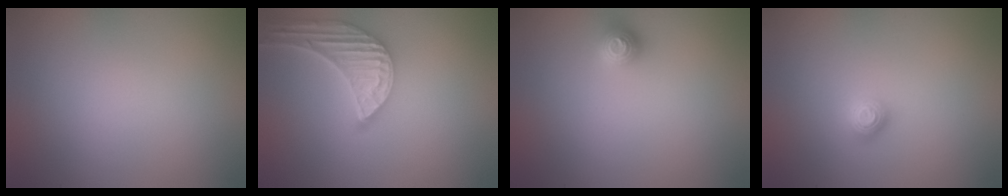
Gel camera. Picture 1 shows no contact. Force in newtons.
{"total": 5.2, "press": 4.3, "slide": 3.0}
{"total": 1.2, "press": 1.1, "slide": 0.2}
{"total": 1.1, "press": 1.1, "slide": 0.3}